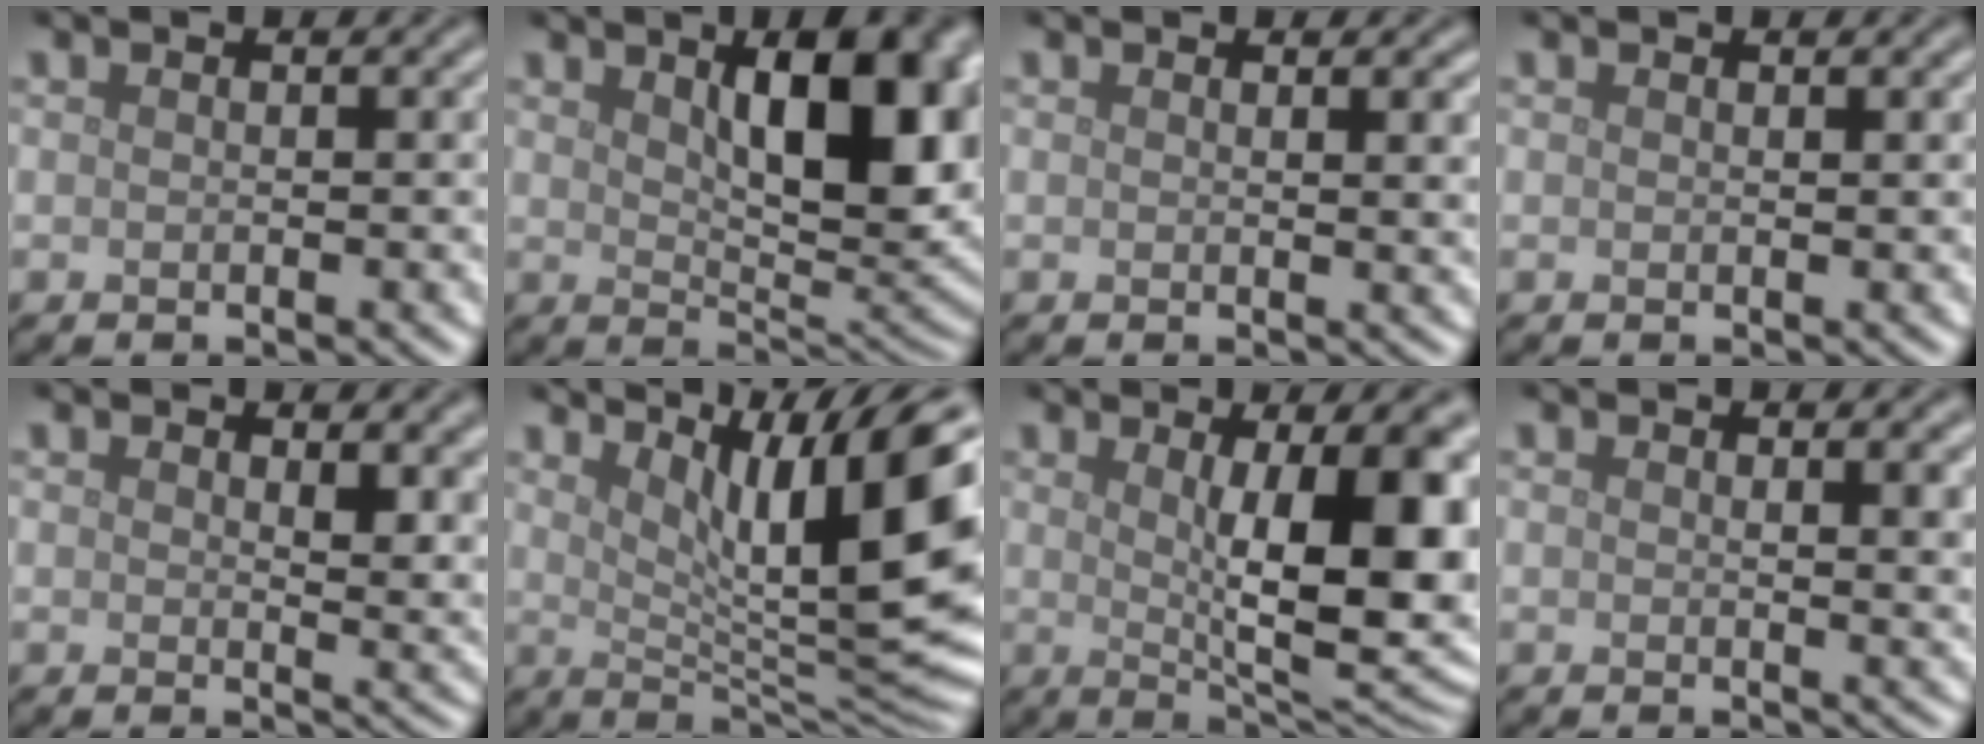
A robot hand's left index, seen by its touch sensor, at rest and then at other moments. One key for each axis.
{"total": 11.4, "fx": 3.5, "fy": 4.8, "fz": 9.8, "tx": -0.125, "ty": 0.002, "tz": 0.054}
{"total": 1.5, "fx": 0.7, "fy": 0.5, "fz": 1.3, "tx": -0.008, "ty": 0.002, "tz": 0.007}
{"total": 0.0}
{"total": 3.5, "fx": 1.8, "fy": 1.7, "fz": 2.6, "tx": -0.038, "ty": -0.009, "tz": 0.028}
{"total": 13.4, "fx": 5.0, "fy": 3.2, "fz": 12.0, "tx": -0.156, "ty": -0.001, "tz": 0.088}
{"total": 12.8, "fx": 1.5, "fy": 4.2, "fz": 12.0, "tx": -0.129, "ty": 0.000, "tz": 0.024}
{"total": 2.6, "fx": 1.0, "fy": 0.9, "fz": 2.3, "tx": -0.018, "ty": 0.001, "tz": 0.012}